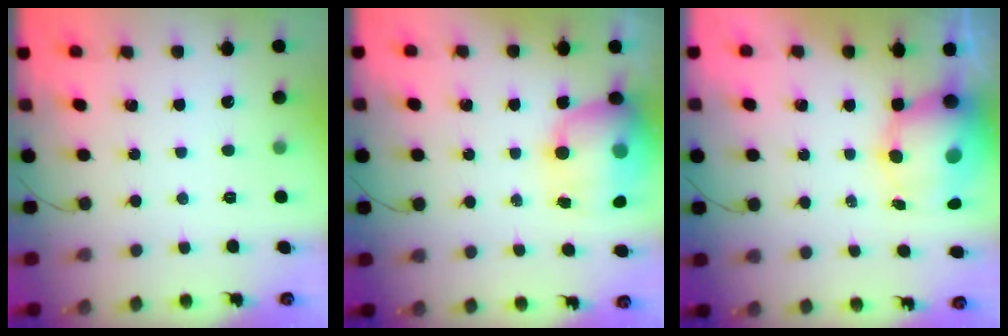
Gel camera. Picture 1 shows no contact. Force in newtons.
{"total": 15.9, "press": 15.5, "slide": 3.7}
{"total": 11.4, "press": 11.0, "slide": 3.0}